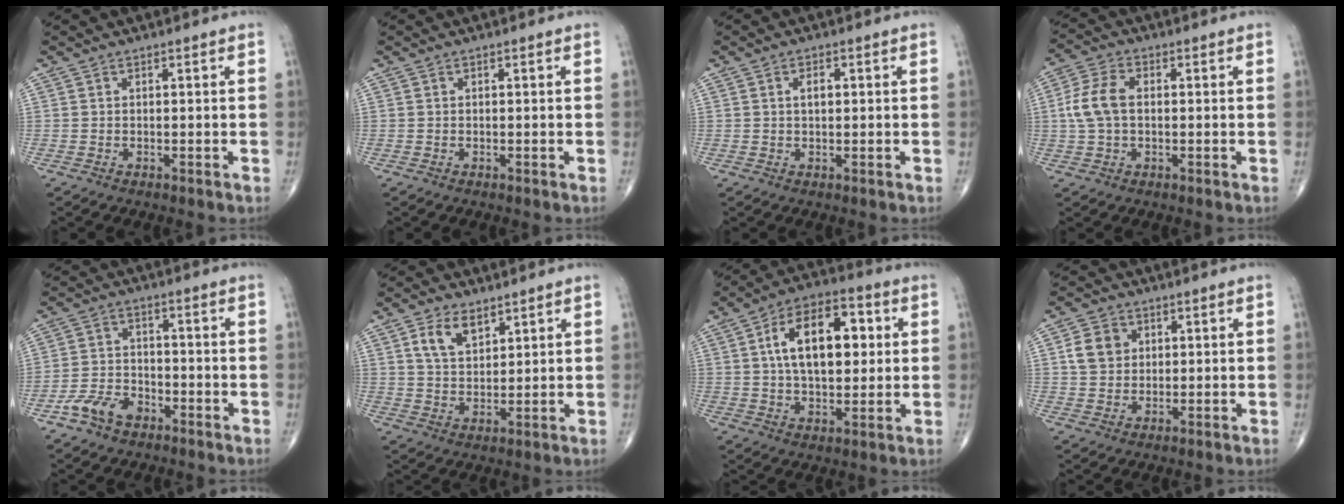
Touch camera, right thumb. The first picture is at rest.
{"total": 0.0}
{"total": 2.3, "force": [0.5, 1.3, 1.9], "torque": [-0.029, 0.002, 0.007]}
{"total": 7.4, "force": [0.4, 4.6, 5.8], "torque": [-0.128, 0.017, 0.003]}
{"total": 6.7, "force": [-4.0, 4.1, 3.4], "torque": [-0.055, 0.027, -0.075]}
{"total": 6.7, "force": [3.8, 3.8, 4.1], "torque": [-0.062, -0.022, 0.075]}
{"total": 16.7, "force": [3.4, 9.3, 13.5], "torque": [-0.193, 0.012, 0.053]}
{"total": 6.1, "force": [1.5, 5.1, 2.9], "torque": [-0.035, -0.001, 0.026]}